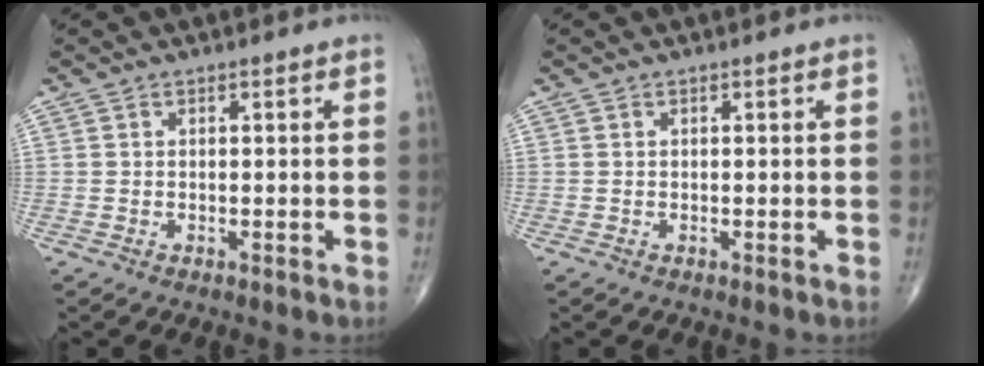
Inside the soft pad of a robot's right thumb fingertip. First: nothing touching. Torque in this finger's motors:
{"motor_torque": [0.00, 0.00, 0.00, 0.00, 0.00]}